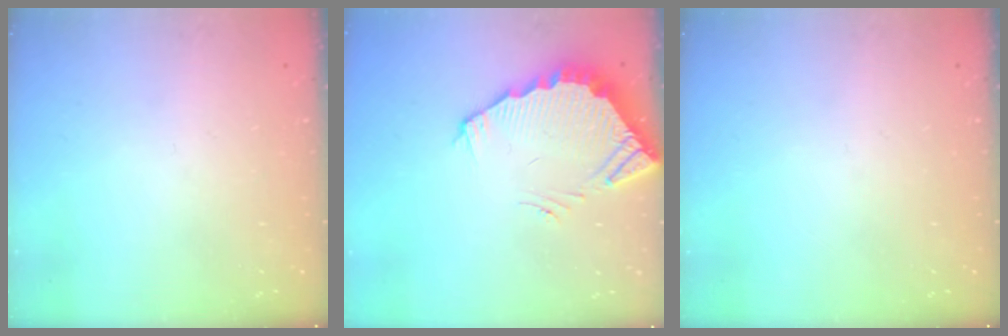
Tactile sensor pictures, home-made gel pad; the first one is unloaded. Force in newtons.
{"total": 4.1, "press": 4.1, "slide": 0.2}
{"total": 0.0}